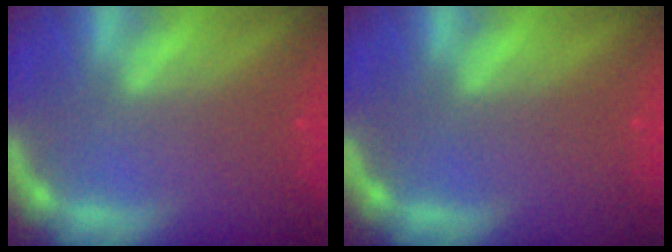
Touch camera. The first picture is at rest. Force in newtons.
{"total": 0.0}